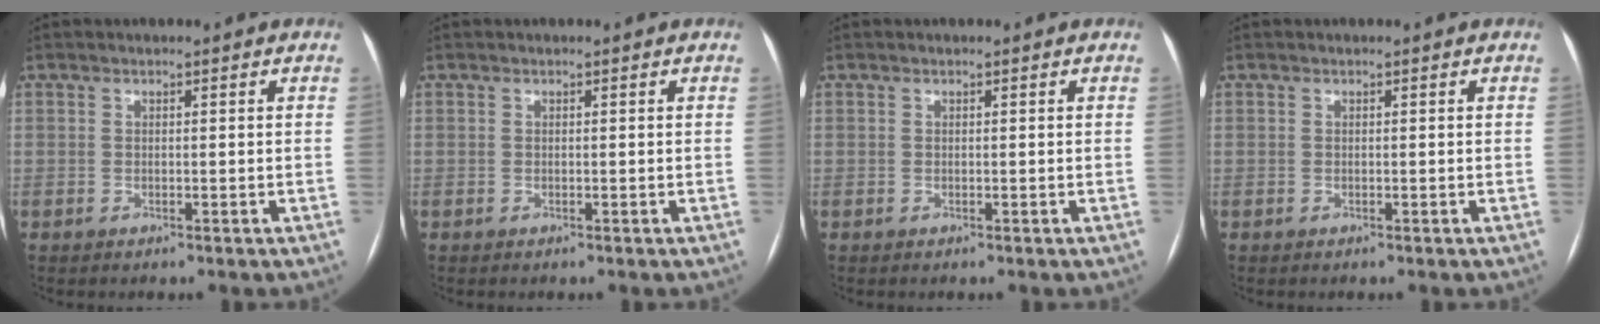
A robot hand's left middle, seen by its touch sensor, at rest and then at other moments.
{"total": 0.0}
{"total": 0.0}
{"total": 0.0}